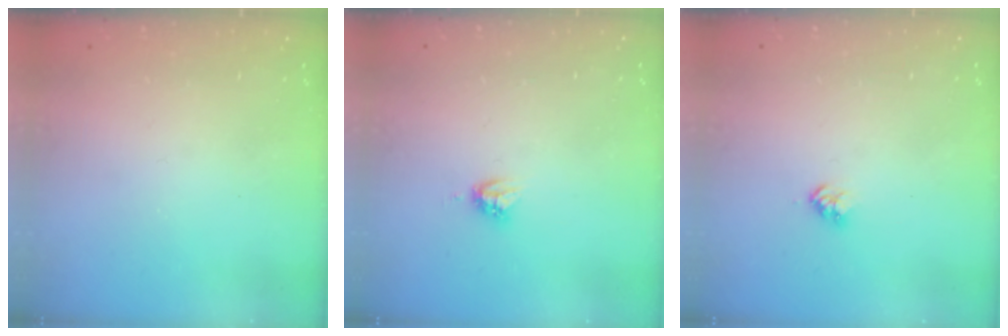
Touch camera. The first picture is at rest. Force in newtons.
{"total": 4.0, "press": 3.9, "slide": 0.7}
{"total": 2.8, "press": 2.8, "slide": 0.4}